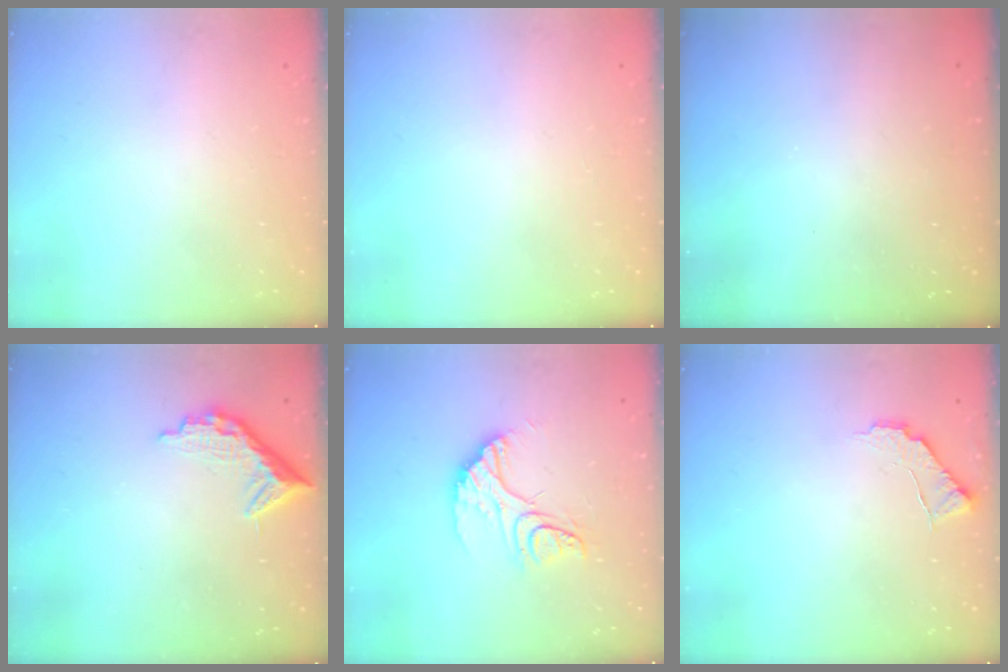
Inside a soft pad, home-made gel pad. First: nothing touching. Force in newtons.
{"total": 0.0}
{"total": 2.9, "press": 2.9, "slide": 0.3}
{"total": 9.9, "press": 9.9, "slide": 0.7}
{"total": 13.5, "press": 13.4, "slide": 1.3}
{"total": 7.2, "press": 7.1, "slide": 0.5}